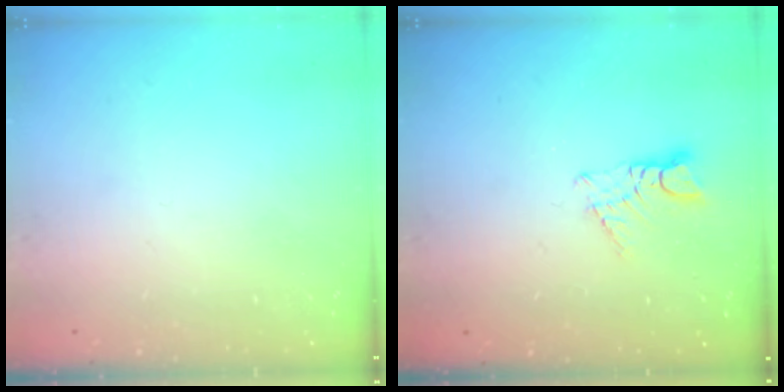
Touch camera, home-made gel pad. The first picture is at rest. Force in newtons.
{"total": 3.2, "press": 3.1, "slide": 0.3}